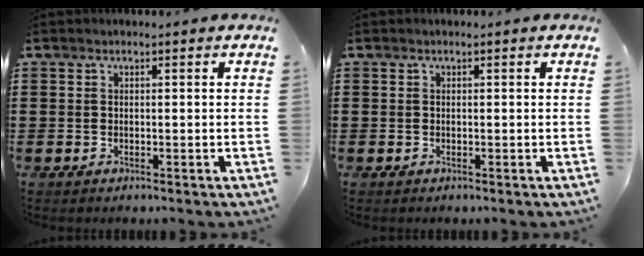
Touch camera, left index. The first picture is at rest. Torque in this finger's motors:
{"motor_torque": [0.00, -0.01, 0.00, 0.00]}